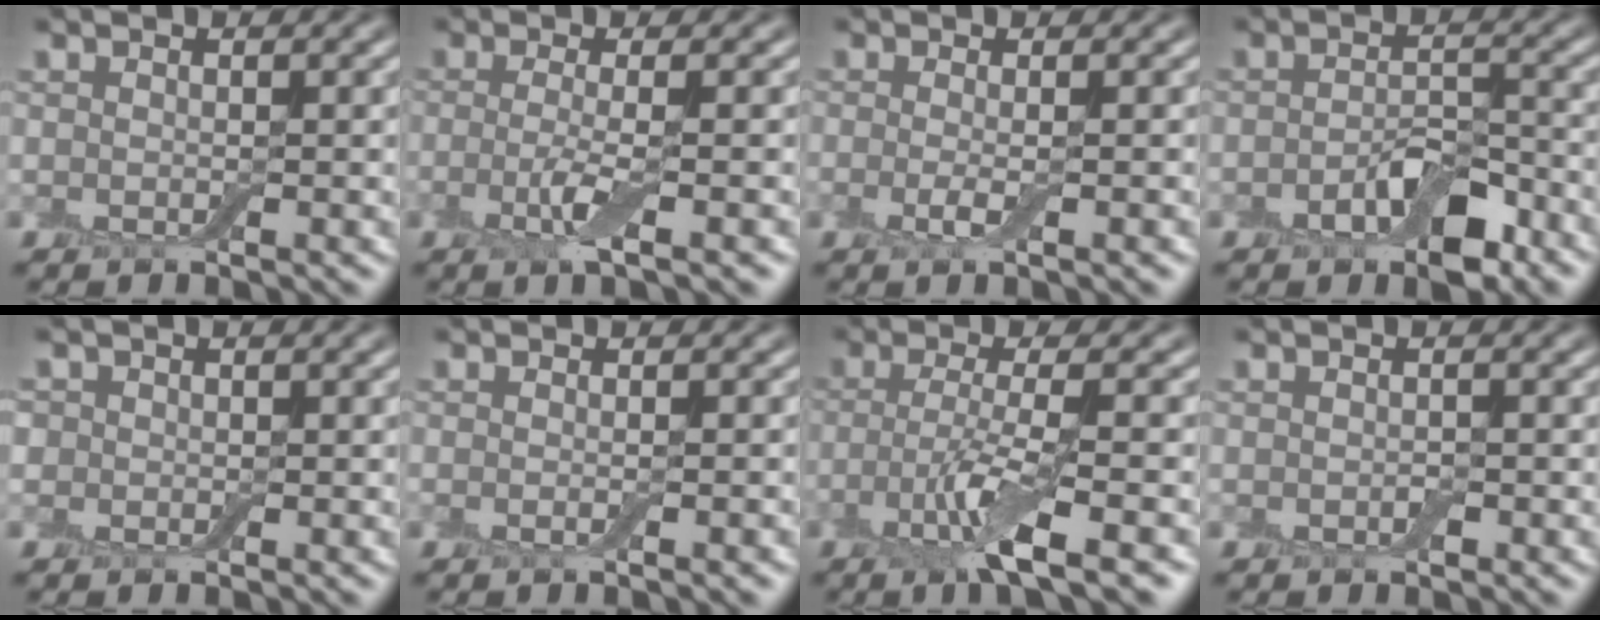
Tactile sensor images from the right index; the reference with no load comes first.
{"total": 3.2, "force": [-0.8, 0.7, 3.0], "torque": [-0.063, -0.009, -0.019]}
{"total": 2.2, "force": [-0.5, 0.4, 2.1], "torque": [-0.043, -0.009, -0.011]}
{"total": 4.9, "force": [-2.3, 2.1, 3.7], "torque": [-0.057, 0.005, -0.039]}
{"total": 1.4, "force": [0.4, 1.2, 0.6], "torque": [-0.002, 0.004, -0.005]}
{"total": 1.6, "force": [-0.3, 0.2, 1.5], "torque": [-0.025, -0.008, -0.008]}
{"total": 5.3, "force": [-2.0, 0.9, 4.9], "torque": [-0.095, -0.004, -0.043]}
{"total": 0.6, "force": [-0.2, 0.3, 0.5], "torque": [-0.008, 0.001, -0.003]}